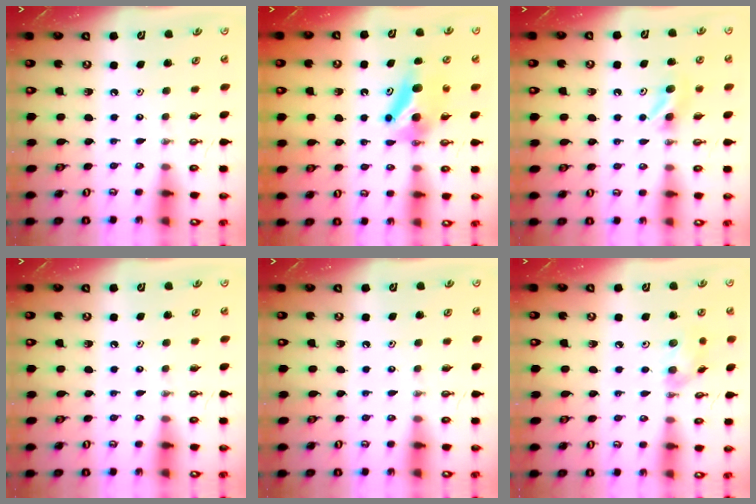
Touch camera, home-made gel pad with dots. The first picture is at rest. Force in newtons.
{"total": 7.4, "press": 7.1, "slide": 1.9}
{"total": 4.7, "press": 4.3, "slide": 2.0}
{"total": 0.0}
{"total": 0.0}
{"total": 8.9, "press": 8.6, "slide": 2.3}